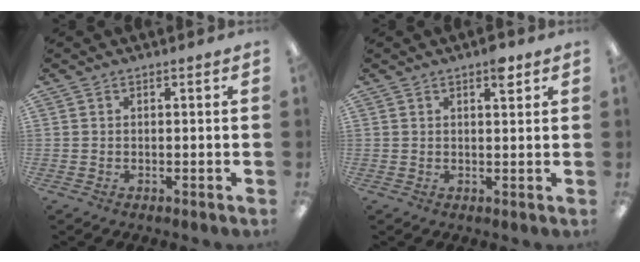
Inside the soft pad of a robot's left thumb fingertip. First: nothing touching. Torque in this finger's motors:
{"motor_torque": [0.50, 0.11, 0.76, -0.24, 0.00]}